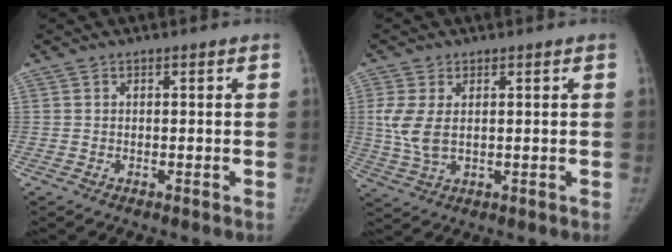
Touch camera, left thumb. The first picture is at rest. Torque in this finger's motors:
{"motor_torque": [1.48, 1.45, 0.83, -0.99, 0.08]}